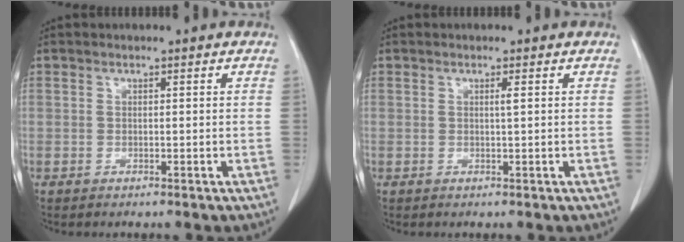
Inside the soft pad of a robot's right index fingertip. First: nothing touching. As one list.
[{"total": 0.7, "force": [0.2, -0.2, 0.7], "torque": [-0.014, -0.001, 0.004]}]